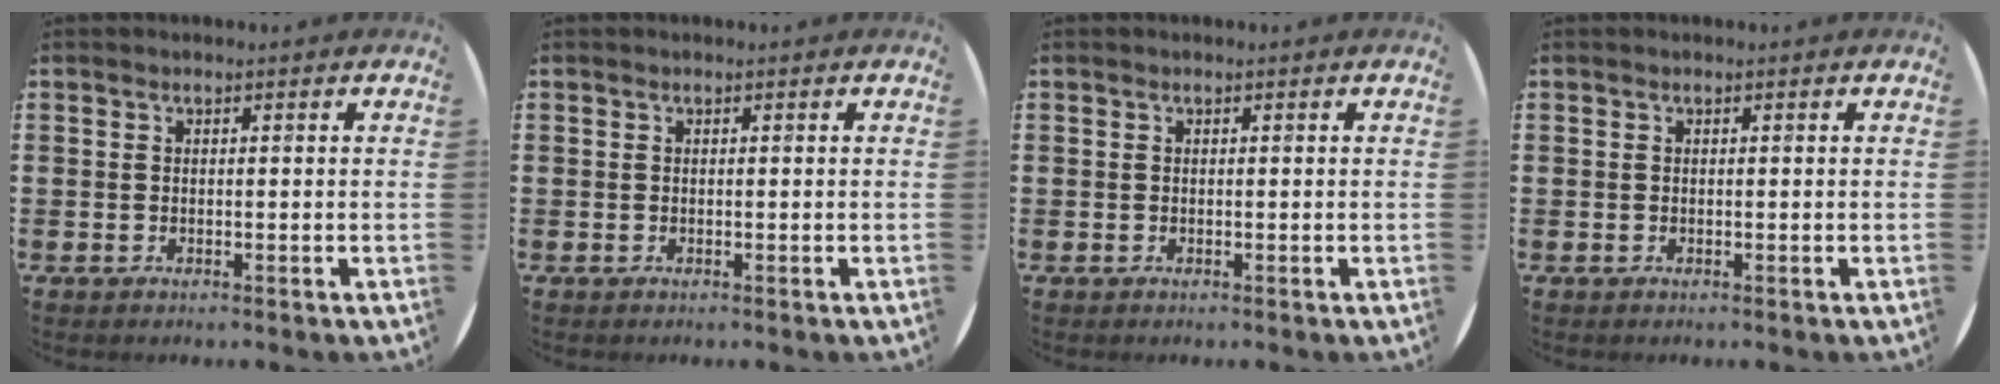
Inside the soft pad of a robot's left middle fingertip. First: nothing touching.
{"total": 0.0}
{"total": 0.0}
{"total": 0.0}